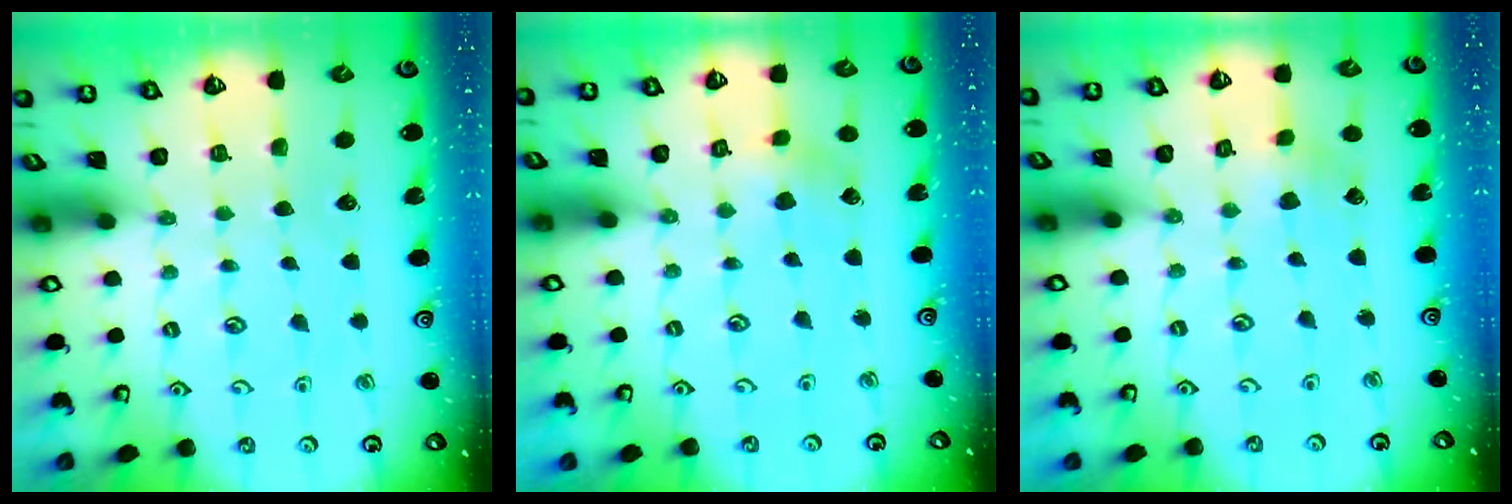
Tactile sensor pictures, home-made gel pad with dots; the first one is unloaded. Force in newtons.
{"total": 2.9, "press": 2.9, "slide": 0.3}
{"total": 1.7, "press": 1.7, "slide": 0.1}